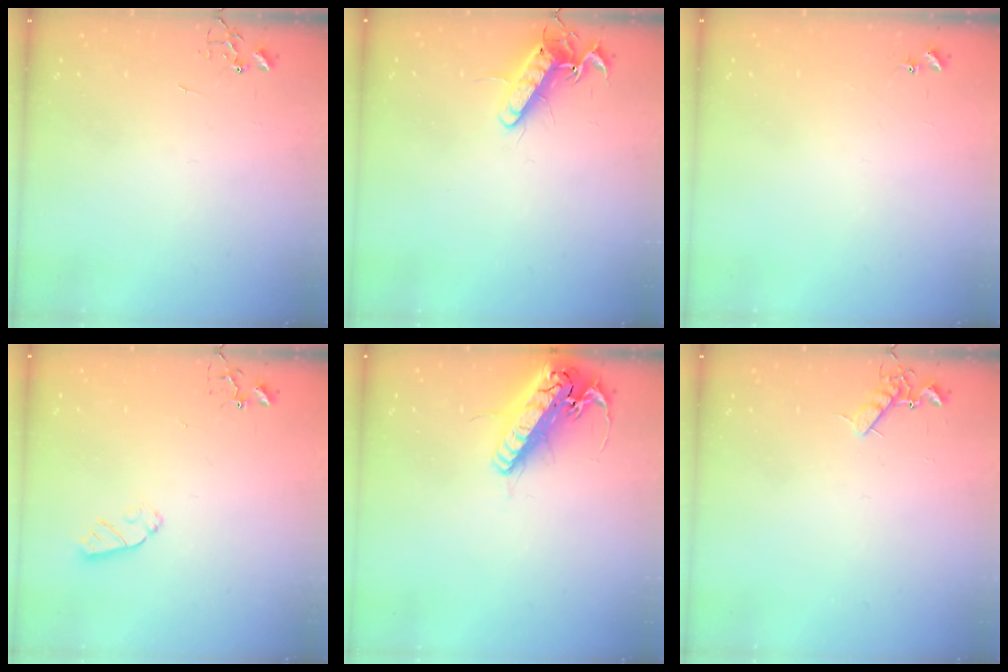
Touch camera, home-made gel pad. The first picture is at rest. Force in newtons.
{"total": 13.6, "press": 13.6, "slide": 1.4}
{"total": 4.3, "press": 4.2, "slide": 0.6}
{"total": 6.2, "press": 6.2, "slide": 0.0}
{"total": 21.0, "press": 20.7, "slide": 3.7}
{"total": 7.8, "press": 7.8, "slide": 0.8}